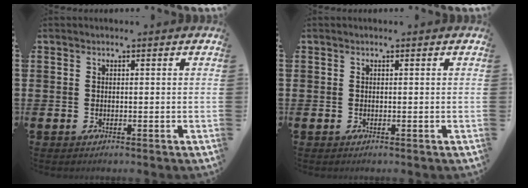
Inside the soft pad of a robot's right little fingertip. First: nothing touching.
{"total": 0.0}